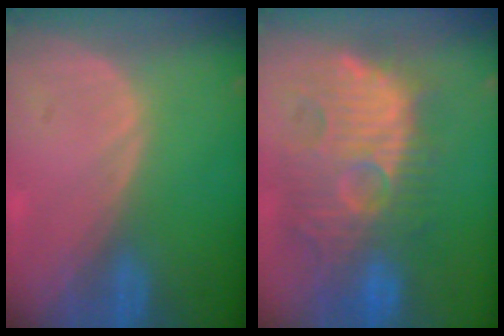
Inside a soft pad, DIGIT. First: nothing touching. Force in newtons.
{"total": 12.8, "press": 12.2, "slide": 3.9}